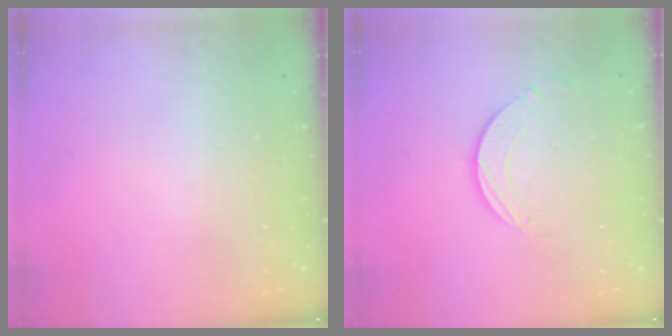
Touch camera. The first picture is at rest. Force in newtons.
{"total": 1.9, "press": 1.9, "slide": 0.1}